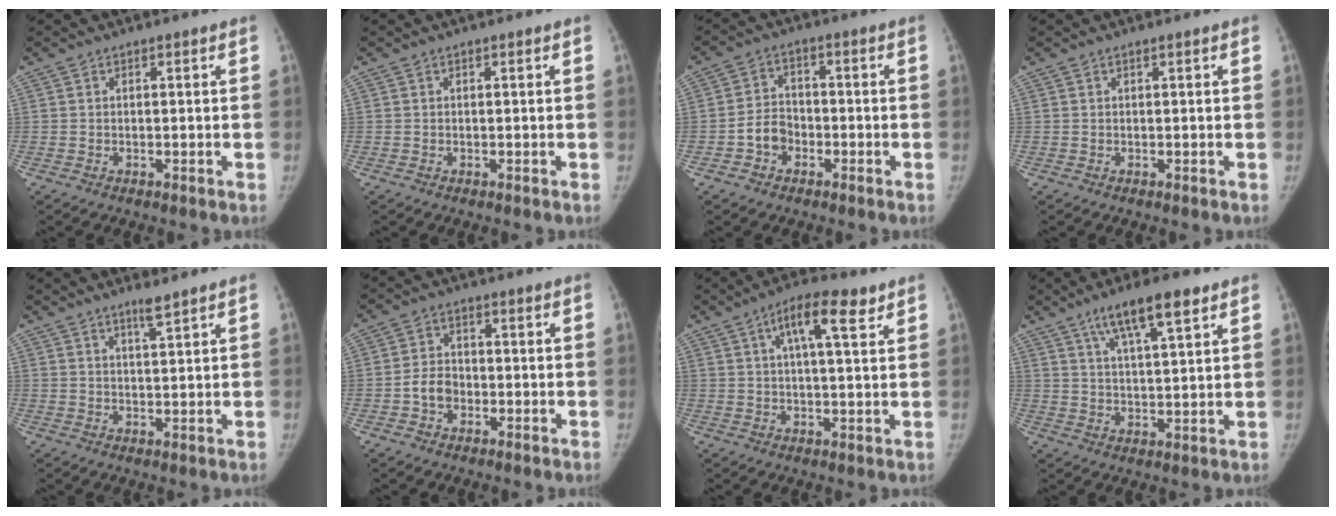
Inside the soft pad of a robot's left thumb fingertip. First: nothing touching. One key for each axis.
{"total": 0.0}
{"total": 5.3, "fx": -2.1, "fy": 4.2, "fz": 2.4, "tx": -0.025, "ty": 0.024, "tz": -0.044}
{"total": 0.0}
{"total": 2.6, "fx": 2.0, "fy": -0.1, "fz": 1.7, "tx": -0.030, "ty": -0.016, "tz": 0.038}
{"total": 4.4, "fx": -1.5, "fy": 3.5, "fz": 2.4, "tx": -0.031, "ty": 0.017, "tz": -0.033}
{"total": 8.7, "fx": 4.2, "fy": 2.6, "fz": 7.2, "tx": -0.108, "ty": 0.000, "tz": 0.064}
{"total": 10.3, "fx": 6.2, "fy": 2.2, "fz": 7.9, "tx": -0.129, "ty": -0.019, "tz": 0.106}